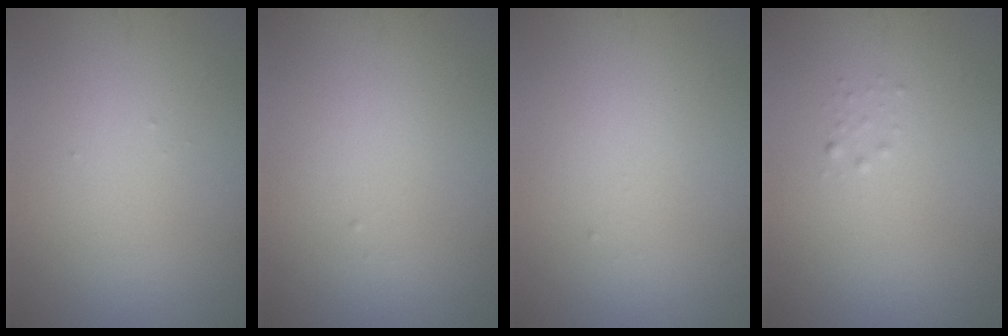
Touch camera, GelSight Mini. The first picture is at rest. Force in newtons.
{"total": 0.0}
{"total": 0.0}
{"total": 0.6, "press": 0.6, "slide": 0.0}